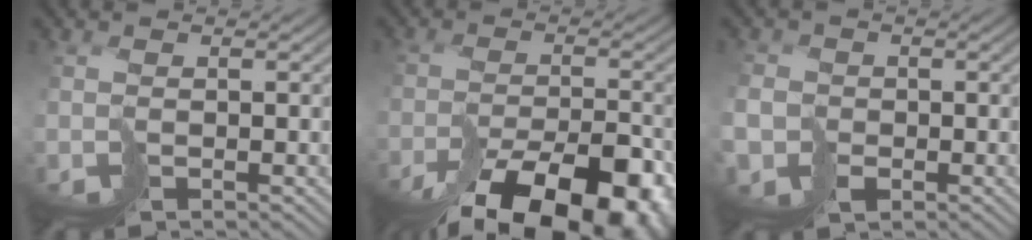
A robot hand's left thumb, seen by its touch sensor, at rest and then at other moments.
{"total": 14.2, "force": [-10.5, 5.1, 8.2], "torque": [-0.112, -0.025, -0.130]}
{"total": 4.3, "force": [-1.7, 3.7, 1.5], "torque": [-0.038, -0.012, -0.044]}